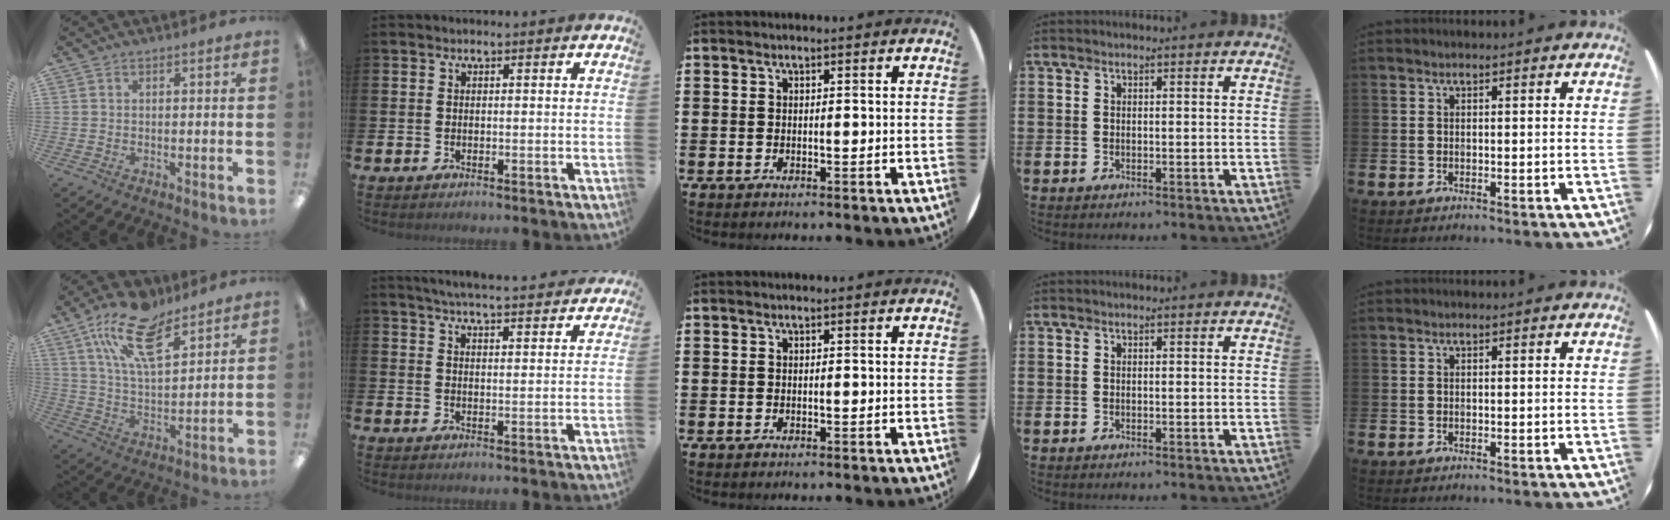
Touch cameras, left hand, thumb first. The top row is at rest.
{"thumb": {"total": 17.2, "force": [11.0, 7.3, 11.0], "torque": [-0.200, -0.045, 0.196]}, "index": {"total": 5.4, "force": [5.3, 0.0, 1.1], "torque": [-0.032, -0.034, 0.094]}}